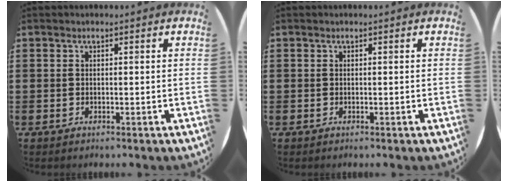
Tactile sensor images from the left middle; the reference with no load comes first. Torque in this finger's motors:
{"motor_torque": [0.08, 0.02, -0.01, -0.01]}